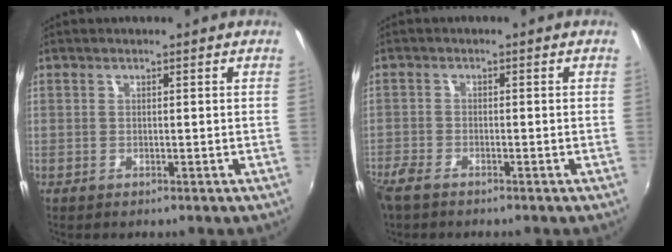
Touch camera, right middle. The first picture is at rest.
{"total": 4.1, "force": [-3.3, 1.3, 2.0], "torque": [-0.056, -0.014, -0.069]}